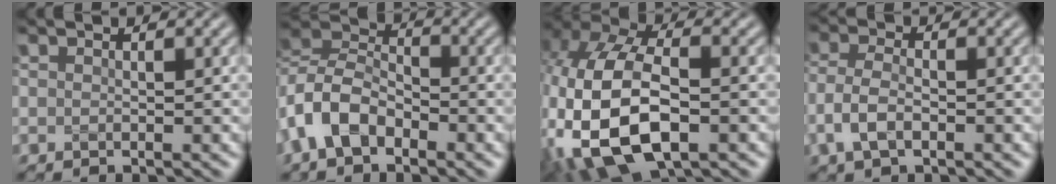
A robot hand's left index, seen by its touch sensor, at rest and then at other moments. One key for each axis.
{"total": 5.6, "fx": -2.7, "fy": 3.6, "fz": 3.3, "tx": -0.068, "ty": 0.007, "tz": -0.069}
{"total": 13.0, "fx": -2.5, "fy": 8.1, "fz": 9.8, "tx": -0.221, "ty": -0.018, "tz": -0.040}
{"total": 3.3, "fx": -1.3, "fy": 1.8, "fz": 2.4, "tx": -0.054, "ty": 0.002, "tz": -0.032}